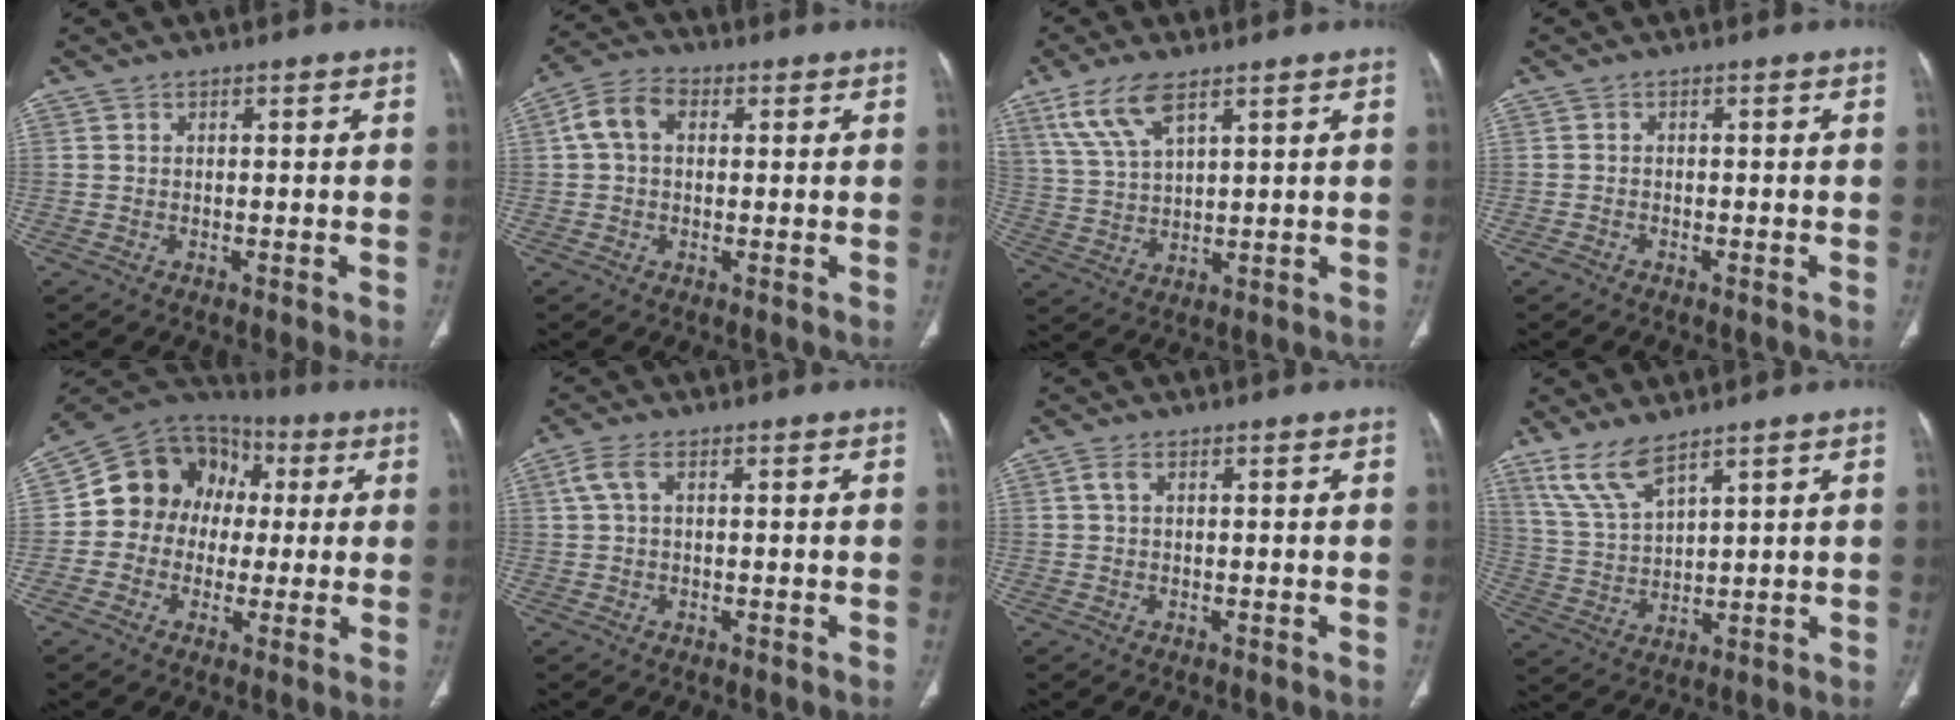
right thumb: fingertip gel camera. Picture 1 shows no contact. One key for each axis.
{"total": 6.7, "fx": 1.3, "fy": 4.7, "fz": 4.6, "tx": -0.086, "ty": 0.022, "tz": 0.017}
{"total": 9.2, "fx": 5.6, "fy": 3.5, "fz": 6.4, "tx": -0.133, "ty": -0.014, "tz": 0.124}
{"total": 0.8, "fx": -0.6, "fy": 0.5, "fz": 0.3, "tx": -0.005, "ty": 0.002, "tz": -0.015}
{"total": 14.8, "fx": 1.0, "fy": 12.8, "fz": 7.5, "tx": -0.088, "ty": 0.040, "tz": 0.006}
{"total": 3.2, "fx": 0.9, "fy": 1.6, "fz": 2.7, "tx": -0.071, "ty": 0.018, "tz": 0.019}
{"total": 1.4, "fx": 0.3, "fy": 0.7, "fz": 1.1, "tx": -0.030, "ty": 0.008, "tz": 0.006}
{"total": 8.1, "fx": 6.1, "fy": 2.2, "fz": 4.9, "tx": -0.104, "ty": -0.028, "tz": 0.138}